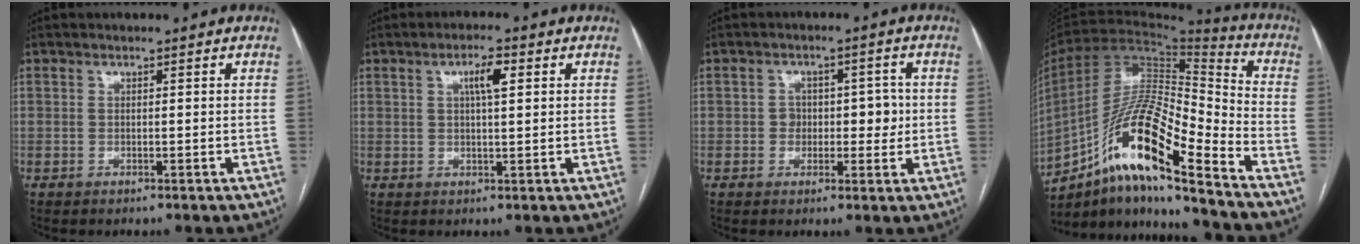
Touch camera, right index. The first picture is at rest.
{"total": 3.9, "force": [1.3, 0.7, 3.5], "torque": [-0.064, 0.006, 0.023]}
{"total": 5.2, "force": [-0.1, 3.6, 3.7], "torque": [-0.035, 0.020, 0.001]}
{"total": 18.6, "force": [-11.5, 2.0, 14.6], "torque": [-0.284, 0.005, -0.205]}